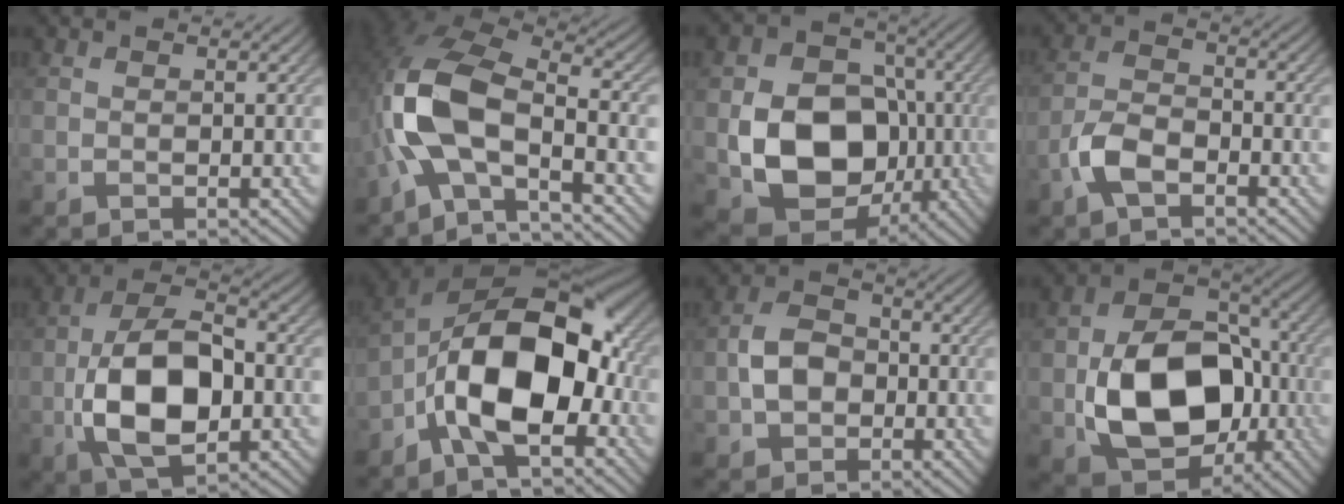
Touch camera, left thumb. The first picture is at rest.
{"total": 12.6, "force": [-3.5, 5.9, 10.5], "torque": [-0.238, -0.005, -0.083]}
{"total": 13.1, "force": [-2.6, 9.9, 8.2], "torque": [-0.148, -0.014, -0.054]}
{"total": 5.3, "force": [-3.0, 2.6, 3.5], "torque": [-0.079, 0.002, -0.073]}
{"total": 12.5, "force": [-2.5, 6.9, 10.1], "torque": [-0.210, -0.005, -0.050]}
{"total": 16.1, "force": [-3.9, 8.9, 12.8], "torque": [-0.215, 0.002, -0.083]}
{"total": 5.3, "force": [-1.4, 4.1, 3.1], "torque": [-0.064, 0.004, -0.033]}
{"total": 14.8, "force": [-3.2, 10.4, 10.1], "torque": [-0.180, -0.019, -0.059]}